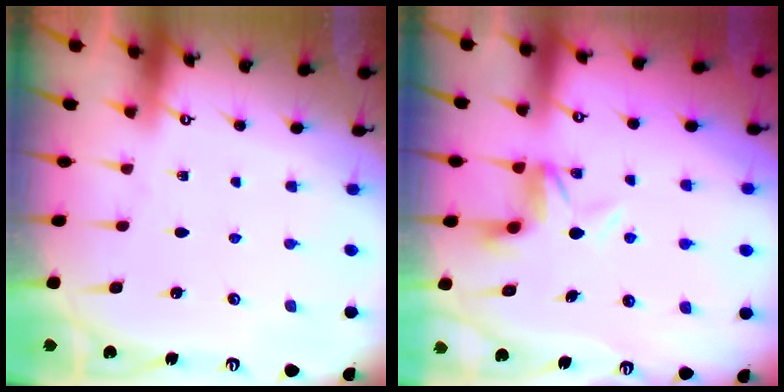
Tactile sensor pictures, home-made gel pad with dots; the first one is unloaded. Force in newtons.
{"total": 5.3, "press": 5.3, "slide": 0.2}